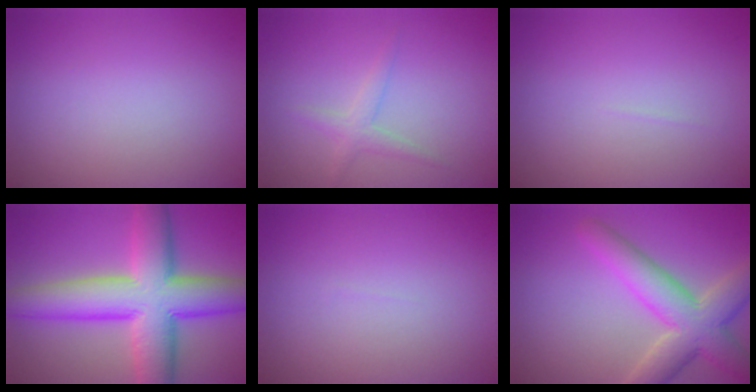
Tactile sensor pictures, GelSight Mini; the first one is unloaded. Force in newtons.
{"total": 1.6, "press": 1.6, "slide": 0.0}
{"total": 0.0}
{"total": 11.3, "press": 11.3, "slide": 0.6}
{"total": 0.0}
{"total": 6.9, "press": 6.9, "slide": 0.4}